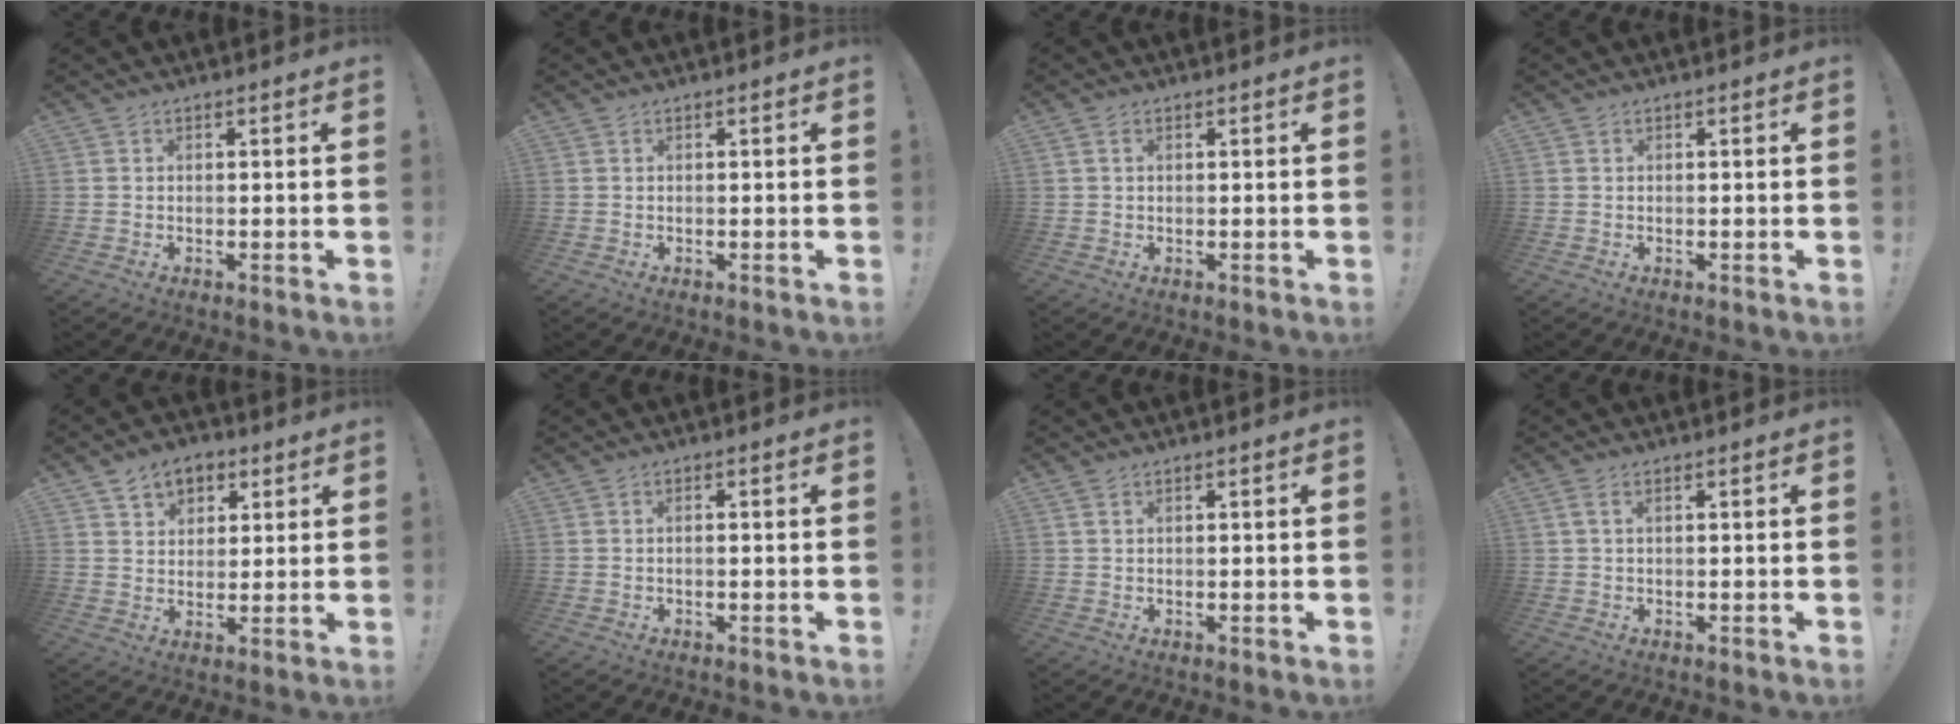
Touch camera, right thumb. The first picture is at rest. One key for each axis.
{"total": 0.0}
{"total": 1.3, "fx": 0.5, "fy": 0.9, "fz": 0.8, "tx": -0.016, "ty": 0.002, "tz": 0.009}
{"total": 0.0}
{"total": 7.9, "fx": 4.1, "fy": 6.0, "fz": 3.0, "tx": -0.040, "ty": -0.019, "tz": 0.078}
{"total": 0.8, "fx": -0.5, "fy": 0.0, "fz": 0.7, "tx": -0.013, "ty": -0.001, "tz": -0.008}
{"total": 1.2, "fx": 0.8, "fy": 0.2, "fz": 0.8, "tx": -0.017, "ty": 0.000, "tz": 0.015}
{"total": 2.0, "fx": 0.7, "fy": 0.5, "fz": 1.8, "tx": -0.043, "ty": 0.004, "tz": 0.014}